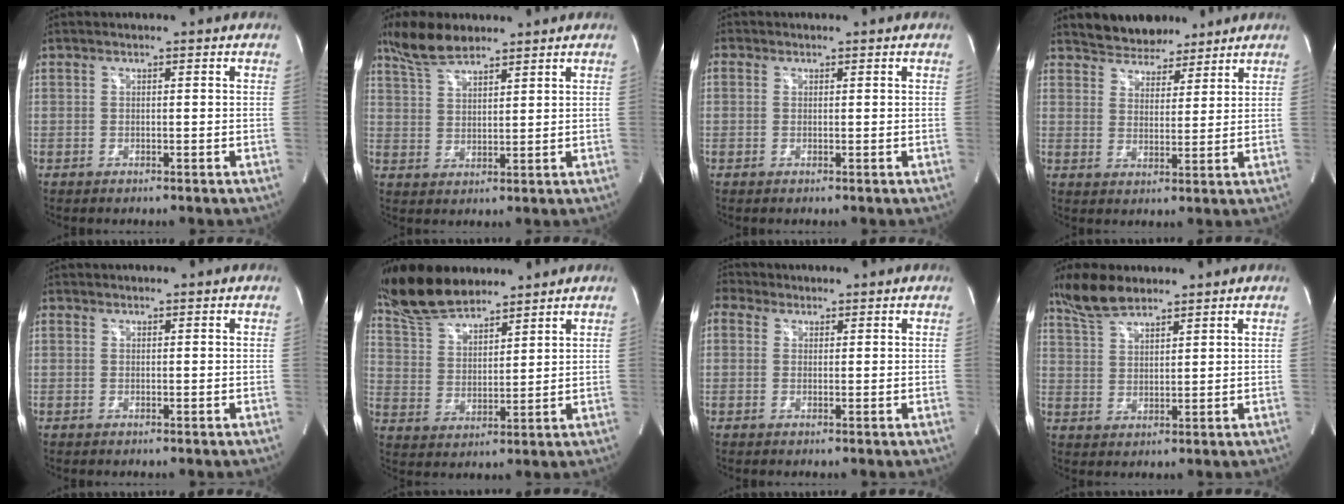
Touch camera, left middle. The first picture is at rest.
{"total": 7.1, "force": [5.9, 1.9, 3.5], "torque": [-0.078, 0.013, 0.118]}
{"total": 0.6, "force": [0.2, 0.6, 0.1], "torque": [0.002, -0.001, 0.002]}
{"total": 7.4, "force": [6.5, 3.0, 1.6], "torque": [-0.026, 0.009, 0.108]}
{"total": 0.0}
{"total": 11.2, "force": [9.9, 3.0, 4.3], "torque": [-0.094, 0.018, 0.193]}
{"total": 3.1, "force": [1.7, 2.4, 1.0], "torque": [-0.027, 0.026, 0.034]}
{"total": 7.0, "force": [5.8, 1.9, 3.4], "torque": [-0.078, 0.013, 0.119]}